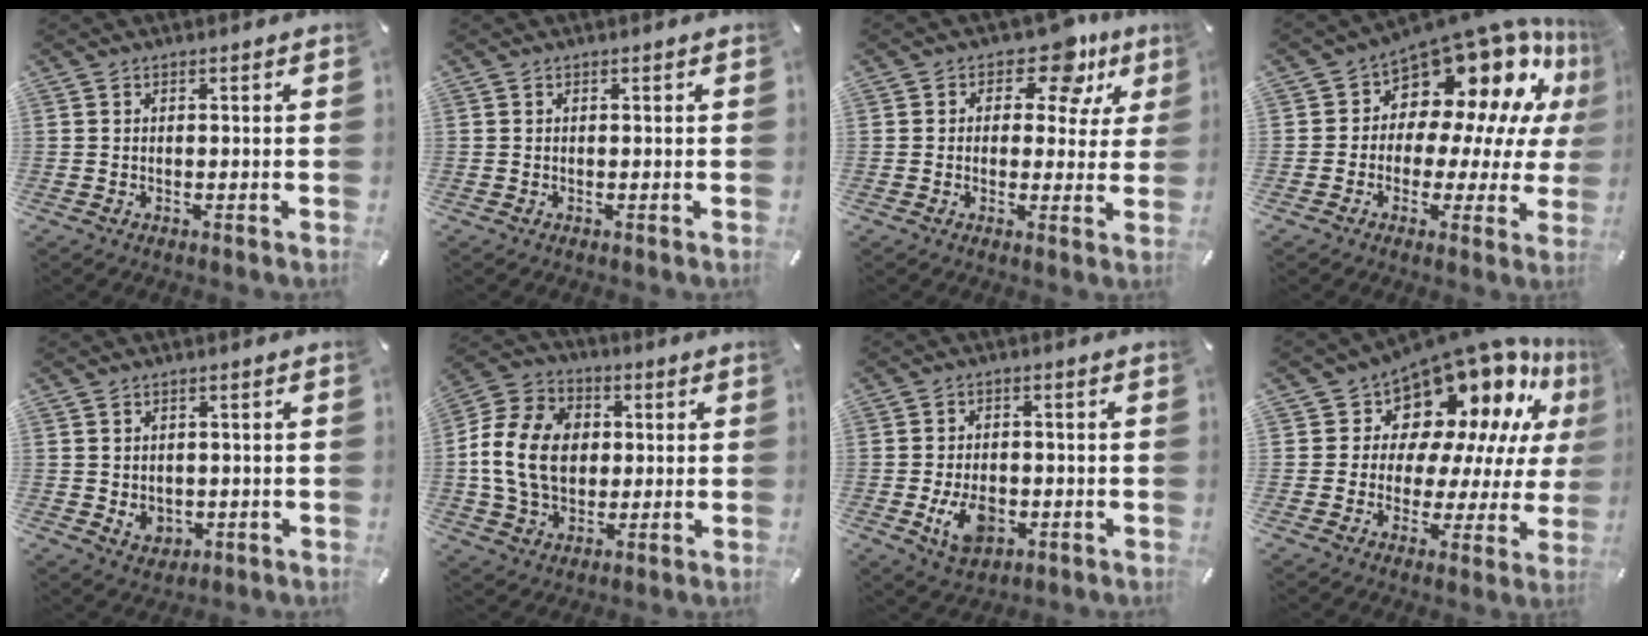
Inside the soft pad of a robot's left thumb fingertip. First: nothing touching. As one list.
[{"total": 0.0}, {"total": 10.7, "force": [6.0, 5.9, 6.6], "torque": [-0.083, -0.035, 0.101]}, {"total": 14.9, "force": [10.1, 8.5, 7.0], "torque": [-0.117, -0.094, 0.176]}, {"total": 3.8, "force": [-0.2, 3.5, 1.6], "torque": [-0.020, -0.004, -0.005]}, {"total": 15.3, "force": [0.1, 12.1, 9.4], "torque": [-0.211, 0.017, 0.000]}, {"total": 8.3, "force": [-2.2, 5.6, 5.7], "torque": [-0.106, 0.000, -0.040]}, {"total": 15.1, "force": [11.8, 8.0, 4.9], "torque": [-0.080, -0.116, 0.200]}]